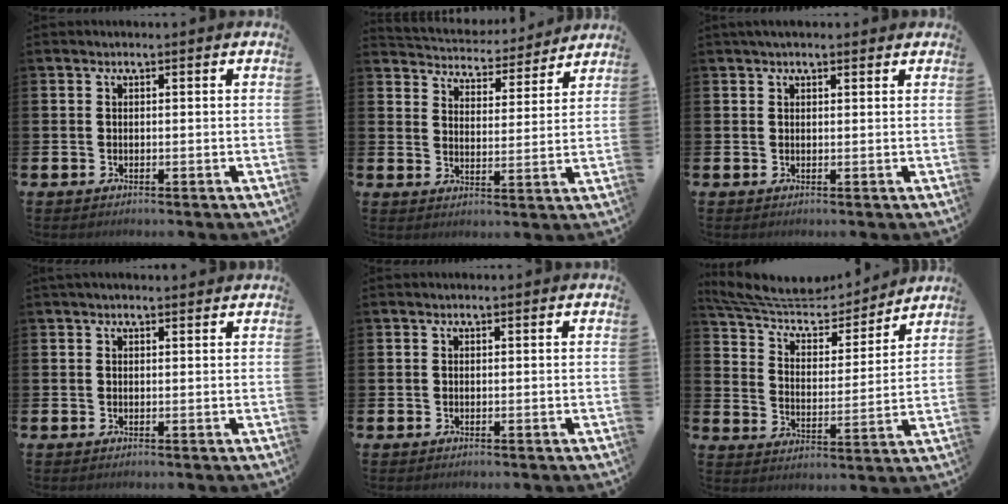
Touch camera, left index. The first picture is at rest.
{"total": 4.9, "force": [4.8, 1.0, 0.0], "torque": [-0.019, -0.042, 0.080]}
{"total": 1.6, "force": [1.3, 0.5, 0.7], "torque": [-0.005, 0.004, 0.022]}
{"total": 1.1, "force": [1.0, 0.2, 0.4], "torque": [0.003, -0.003, 0.015]}
{"total": 0.0}
{"total": 8.8, "force": [7.9, 2.7, 2.7], "torque": [-0.085, -0.057, 0.136]}